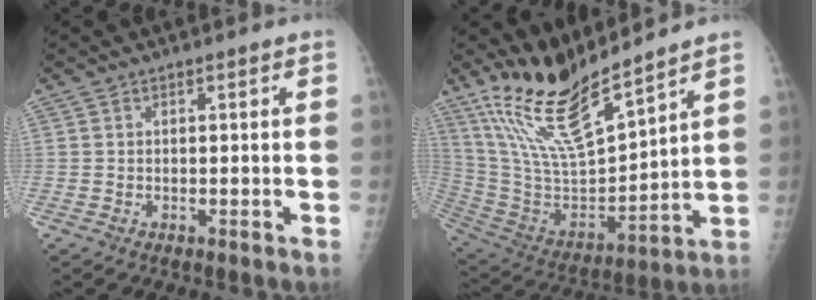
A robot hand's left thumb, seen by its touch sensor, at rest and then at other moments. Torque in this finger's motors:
{"motor_torque": [0.40, 0.39, 1.52, -1.25, 0.52]}